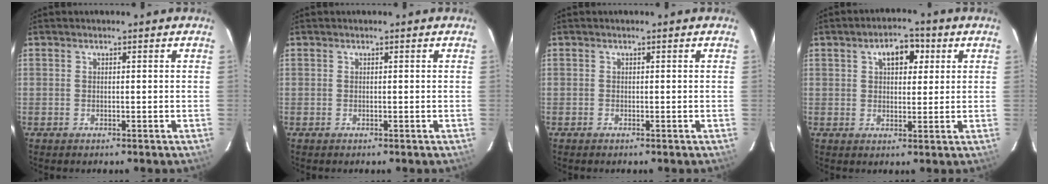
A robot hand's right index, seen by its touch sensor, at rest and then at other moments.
{"total": 0.0}
{"total": 0.0}
{"total": 6.1, "force": [2.4, 3.6, 4.3], "torque": [-0.067, 0.022, 0.039]}